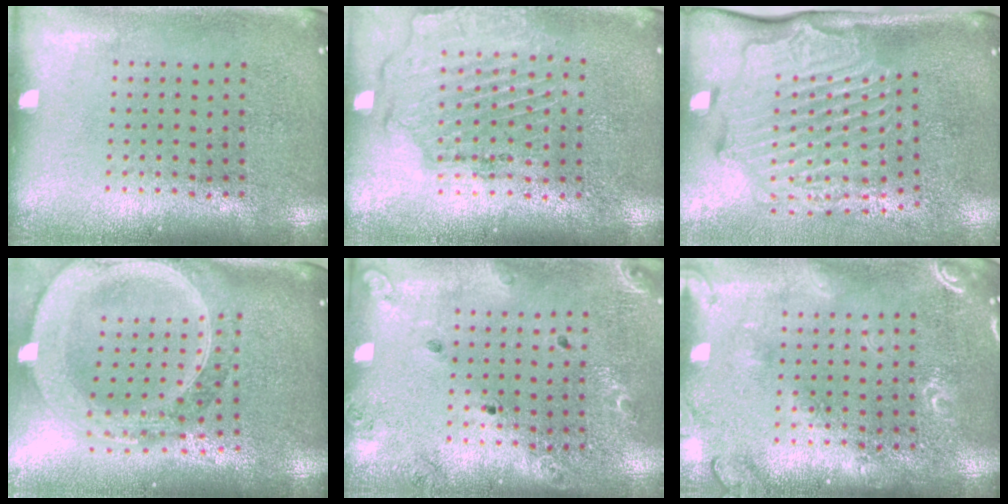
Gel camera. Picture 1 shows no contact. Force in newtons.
{"total": 1.8, "press": 1.7, "slide": 0.6}
{"total": 3.0, "press": 2.3, "slide": 2.0}
{"total": 3.0, "press": 2.6, "slide": 1.7}
{"total": 1.4, "press": 1.4, "slide": 0.1}
{"total": 2.8, "press": 2.7, "slide": 0.4}